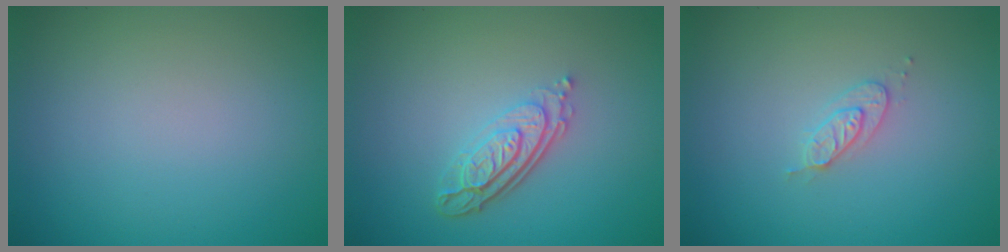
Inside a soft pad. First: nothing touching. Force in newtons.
{"total": 4.0, "press": 2.9, "slide": 2.7}
{"total": 1.7, "press": 1.6, "slide": 0.2}